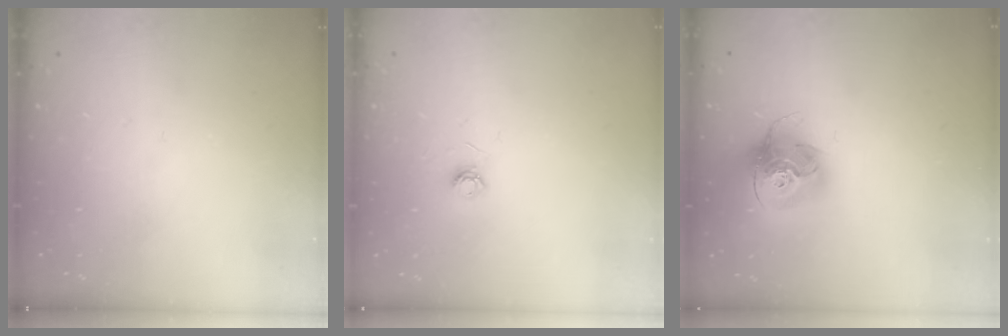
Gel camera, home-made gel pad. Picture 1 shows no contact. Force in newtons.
{"total": 4.7, "press": 4.6, "slide": 0.6}
{"total": 15.3, "press": 15.2, "slide": 1.8}